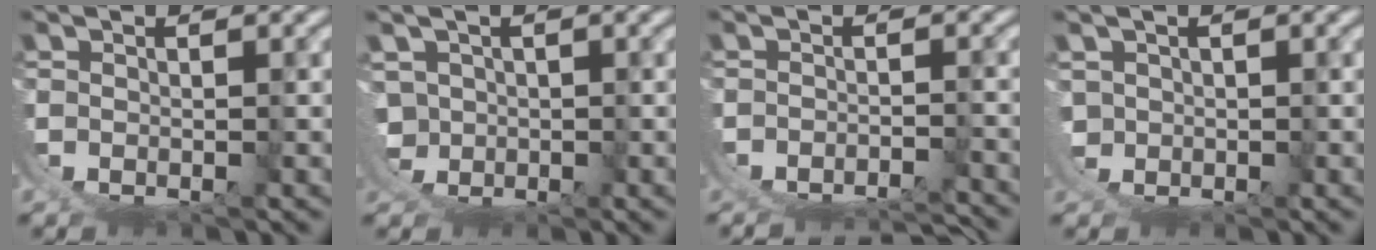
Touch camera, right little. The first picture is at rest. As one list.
[{"total": 5.6, "force": [-0.7, 5.1, 2.2], "torque": [-0.074, -0.038, -0.002]}, {"total": 7.4, "force": [-6.6, 2.6, 2.1], "torque": [-0.035, -0.021, -0.096]}, {"total": 2.4, "force": [-0.3, 2.2, 1.0], "torque": [-0.044, -0.029, 0.006]}]